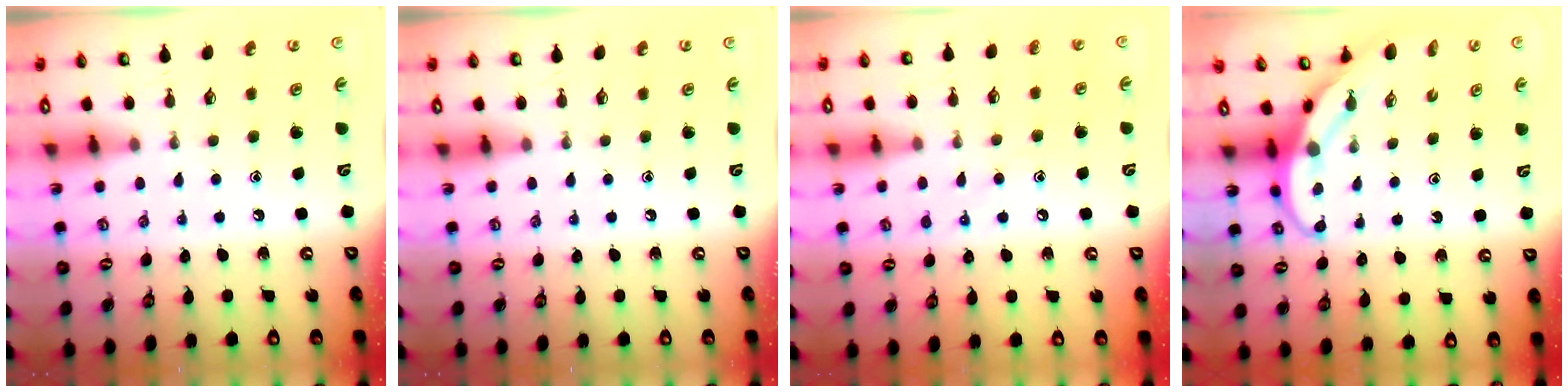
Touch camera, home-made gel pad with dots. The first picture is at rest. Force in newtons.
{"total": 0.0}
{"total": 7.5, "press": 7.5, "slide": 0.7}
{"total": 4.0, "press": 4.0, "slide": 0.4}